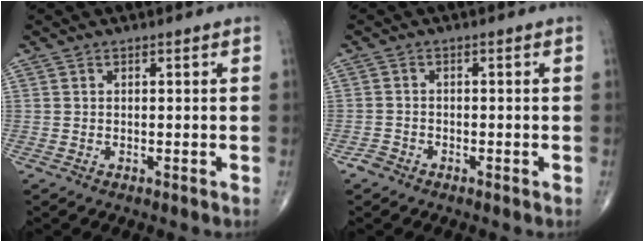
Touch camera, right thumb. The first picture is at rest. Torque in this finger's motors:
{"motor_torque": [0.50, -0.37, -0.15, -0.47, -0.05]}